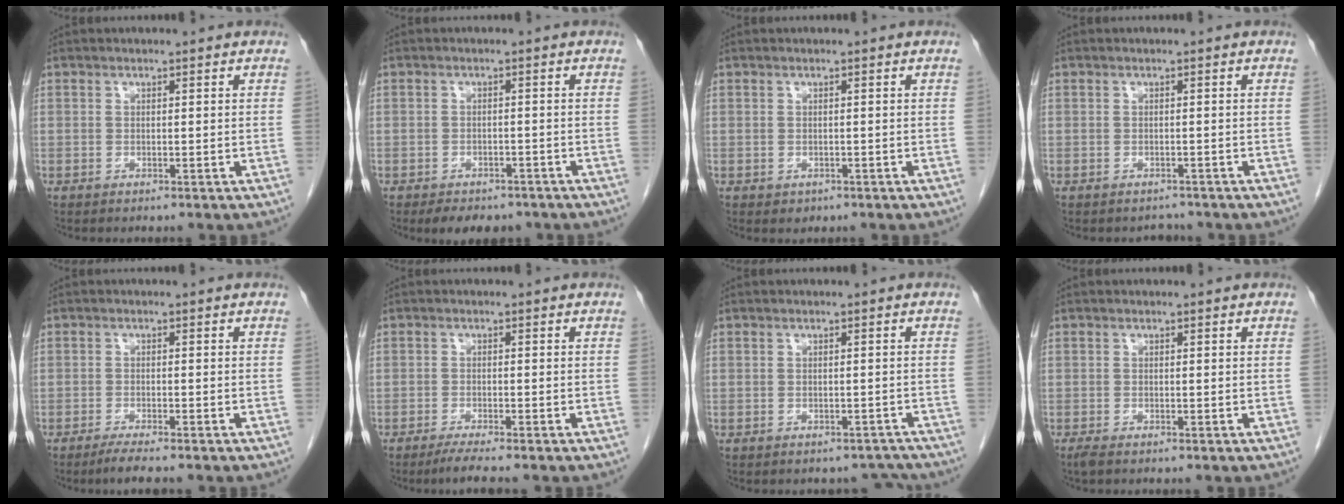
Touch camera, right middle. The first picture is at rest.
{"total": 6.5, "force": [-5.1, 3.1, 2.8], "torque": [-0.031, -0.001, -0.067]}
{"total": 1.1, "force": [-0.5, 0.9, 0.4], "torque": [-0.007, 0.001, -0.001]}
{"total": 1.5, "force": [-1.3, 0.7, -0.2], "torque": [0.000, -0.001, -0.018]}
{"total": 3.3, "force": [-2.7, 0.0, 1.9], "torque": [-0.036, -0.007, -0.046]}
{"total": 3.4, "force": [-2.8, -0.3, 1.9], "torque": [-0.037, -0.008, -0.050]}
{"total": 3.8, "force": [-3.3, 1.7, -0.2], "torque": [0.014, 0.008, -0.035]}
{"total": 1.0, "force": [-0.8, 0.2, 0.6], "torque": [-0.019, -0.005, -0.016]}